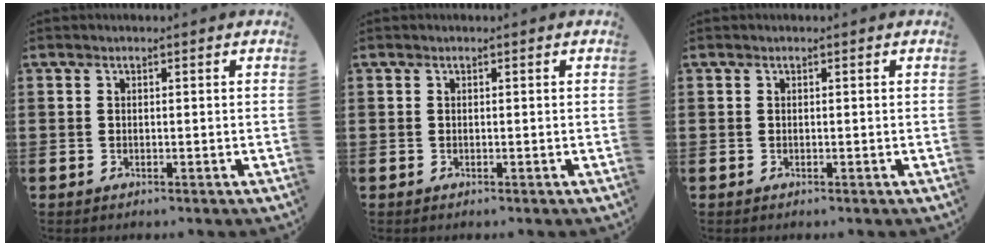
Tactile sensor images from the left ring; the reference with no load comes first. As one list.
[{"total": 0.0}, {"total": 0.0}]